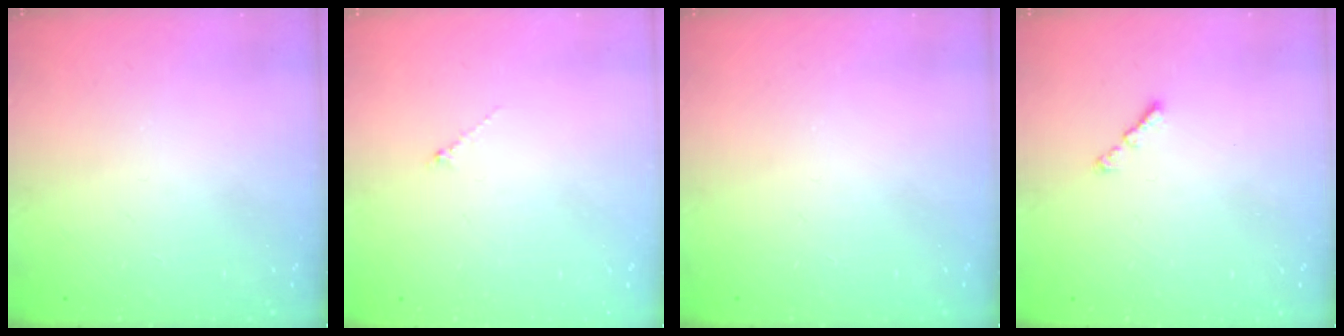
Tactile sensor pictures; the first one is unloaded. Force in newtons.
{"total": 0.6, "press": 0.5, "slide": 0.3}
{"total": 0.0}
{"total": 1.0, "press": 0.9, "slide": 0.5}